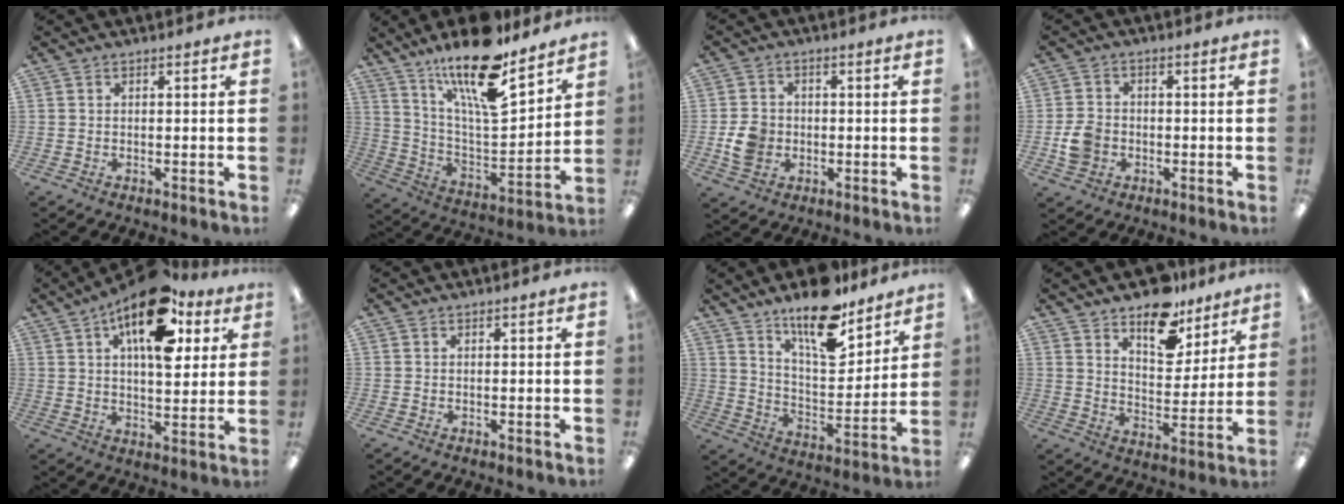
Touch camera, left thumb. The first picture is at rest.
{"total": 19.9, "force": [15.0, 5.3, 12.0], "torque": [-0.218, -0.094, 0.253]}
{"total": 6.2, "force": [-1.3, 5.3, 2.9], "torque": [-0.048, 0.004, -0.024]}
{"total": 5.6, "force": [-1.7, 4.7, 2.6], "torque": [-0.048, 0.006, -0.032]}
{"total": 18.5, "force": [9.4, 9.0, 13.1], "torque": [-0.193, -0.032, 0.155]}
{"total": 0.0}
{"total": 16.0, "force": [12.2, 5.7, 8.7], "torque": [-0.138, -0.079, 0.208]}
{"total": 12.7, "force": [9.8, 6.2, 5.2], "torque": [-0.065, -0.066, 0.176]}